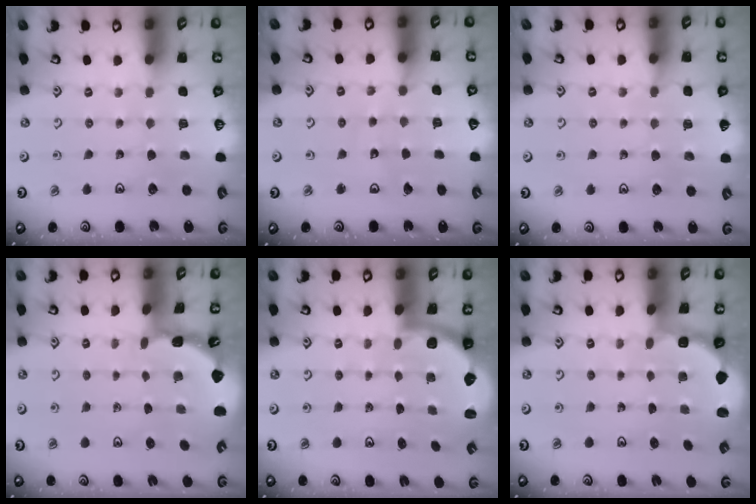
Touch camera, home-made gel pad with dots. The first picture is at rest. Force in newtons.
{"total": 5.7, "press": 5.6, "slide": 0.7}
{"total": 6.1, "press": 6.0, "slide": 0.9}
{"total": 1.8, "press": 1.8, "slide": 0.2}
{"total": 2.4, "press": 1.9, "slide": 1.4}
{"total": 1.8, "press": 1.6, "slide": 0.7}